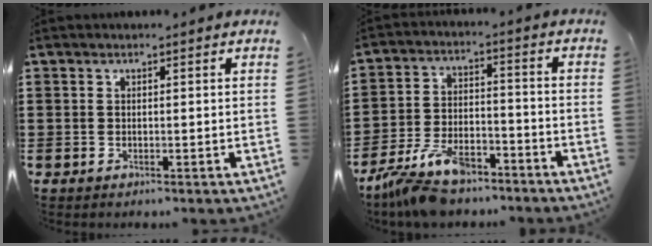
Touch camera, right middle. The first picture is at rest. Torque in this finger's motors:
{"motor_torque": [2.14, 0.00, 0.86, 0.21]}